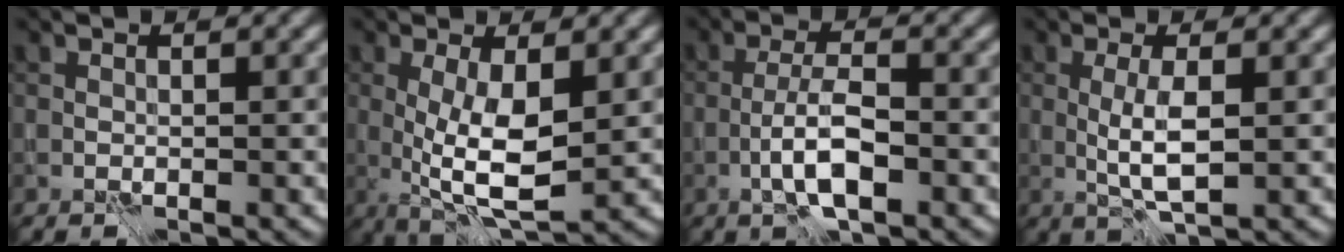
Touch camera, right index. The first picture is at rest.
{"total": 5.8, "force": [-0.1, 1.9, 5.5], "torque": [-0.109, -0.010, 0.002]}
{"total": 4.0, "force": [-1.9, 0.9, 3.4], "torque": [-0.062, 0.005, -0.040]}
{"total": 3.0, "force": [-0.2, 0.5, 2.9], "torque": [-0.062, 0.000, -0.003]}